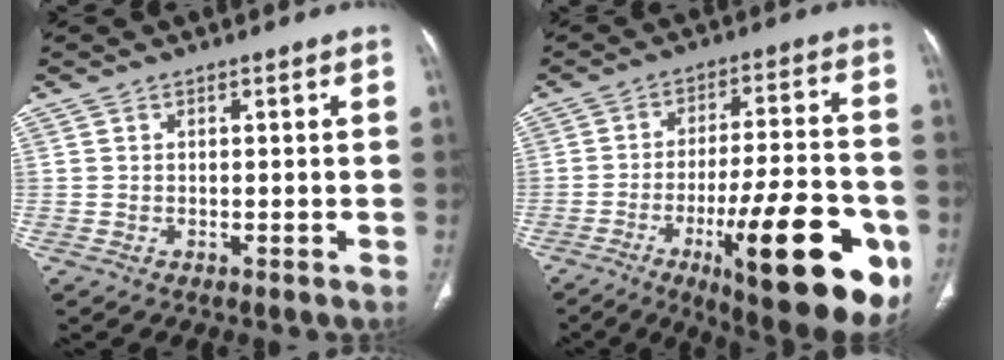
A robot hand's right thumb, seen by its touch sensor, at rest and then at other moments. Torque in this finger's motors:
{"motor_torque": [0.45, 1.01, 1.36, -1.42, 0.23]}